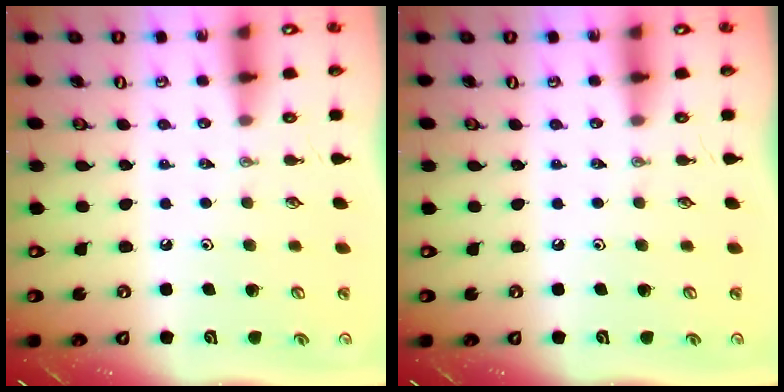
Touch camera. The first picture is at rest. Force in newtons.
{"total": 0.0}